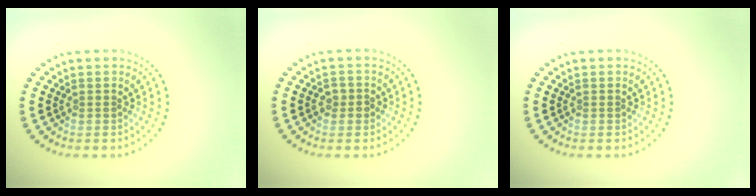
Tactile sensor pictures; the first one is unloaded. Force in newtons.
{"total": 1.5, "press": 1.5, "slide": 0.2}
{"total": 0.0}